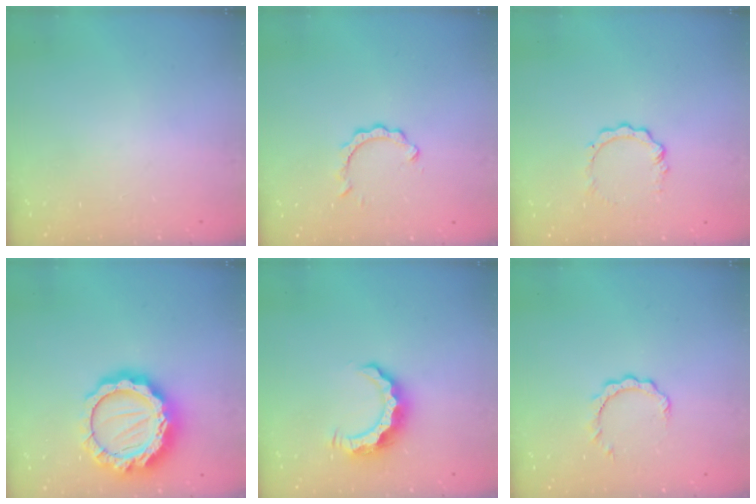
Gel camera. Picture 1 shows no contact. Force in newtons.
{"total": 2.8, "press": 2.8, "slide": 0.3}
{"total": 3.9, "press": 3.9, "slide": 0.5}
{"total": 20.3, "press": 20.3, "slide": 1.6}
{"total": 8.1, "press": 8.1, "slide": 0.3}
{"total": 4.6, "press": 4.6, "slide": 0.3}